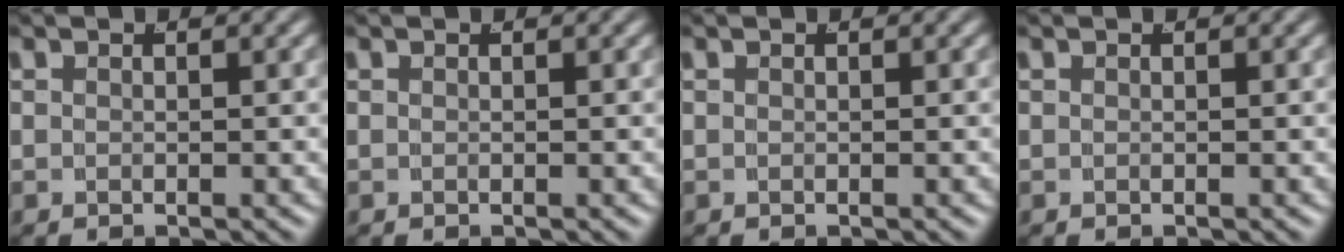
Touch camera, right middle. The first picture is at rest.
{"total": 0.0}
{"total": 0.0}
{"total": 0.0}